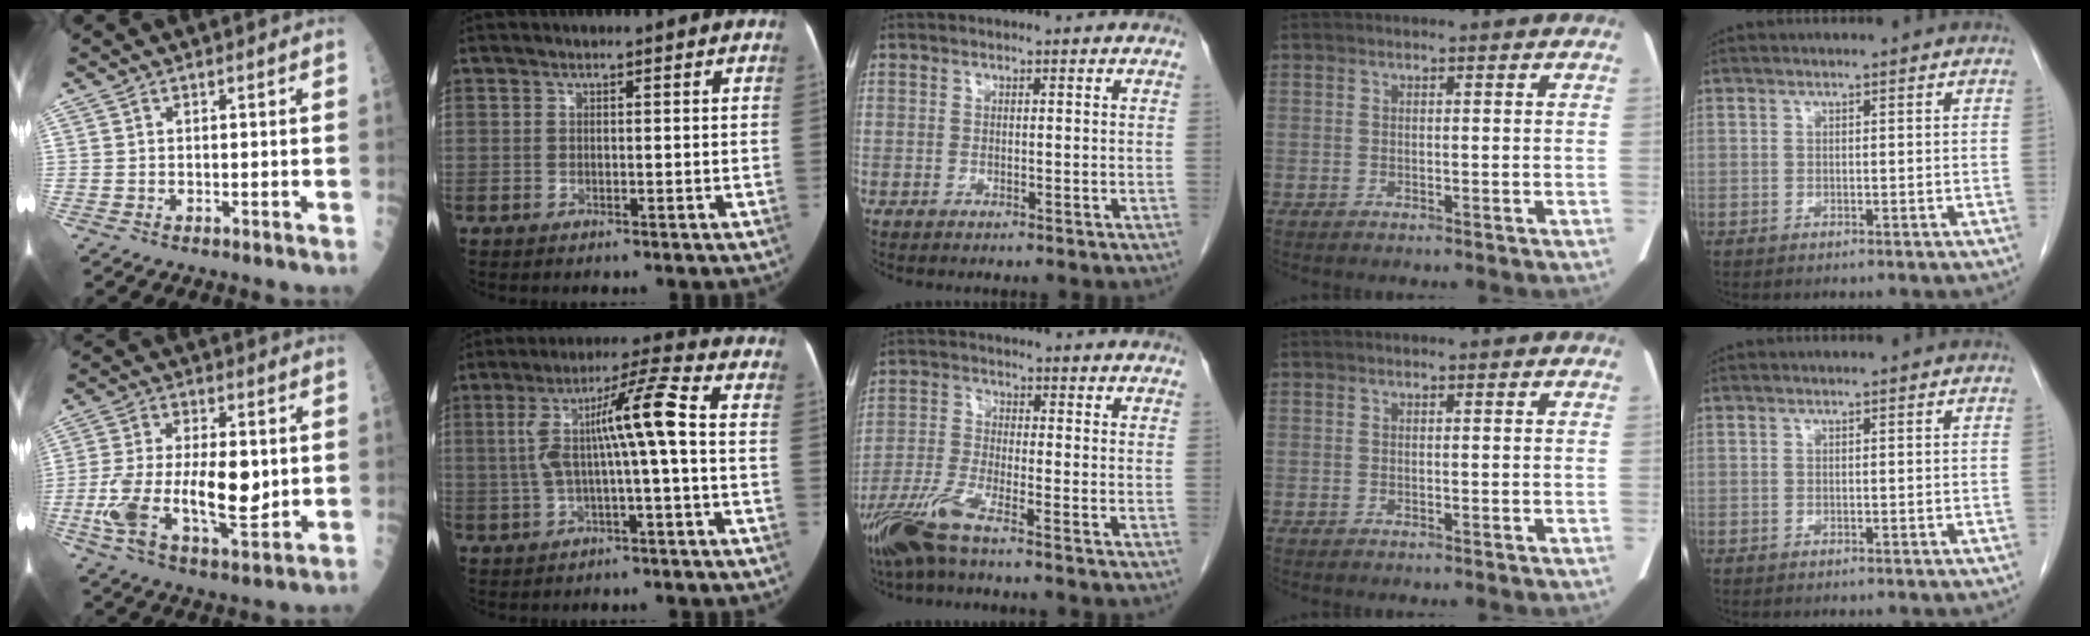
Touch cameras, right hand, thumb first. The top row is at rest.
{"thumb": {"total": 16.7, "force": [-1.0, 7.2, 15.0], "torque": [-0.286, -0.006, -0.016]}, "index": {"total": 9.7, "force": [-0.2, -0.3, 9.7], "torque": [-0.176, 0.034, -0.001]}, "middle": {"total": 7.2, "force": [-5.1, 0.3, 5.1], "torque": [-0.114, -0.022, -0.105]}}